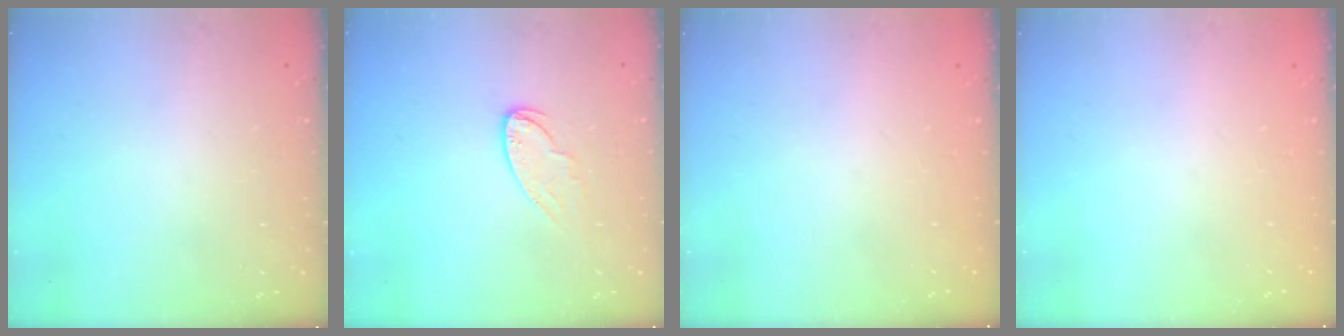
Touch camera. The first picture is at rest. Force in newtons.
{"total": 7.0, "press": 7.0, "slide": 0.1}
{"total": 0.0}
{"total": 0.0}